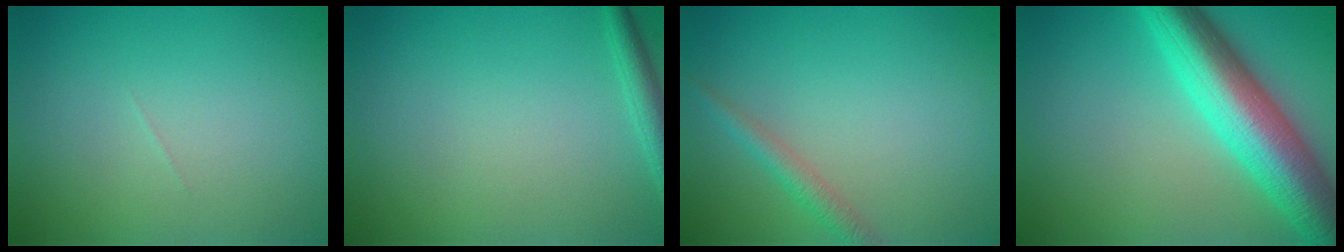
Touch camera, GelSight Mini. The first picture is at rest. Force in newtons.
{"total": 1.8, "press": 1.8, "slide": 0.1}
{"total": 1.8, "press": 1.8, "slide": 0.1}
{"total": 9.2, "press": 9.2, "slide": 0.2}